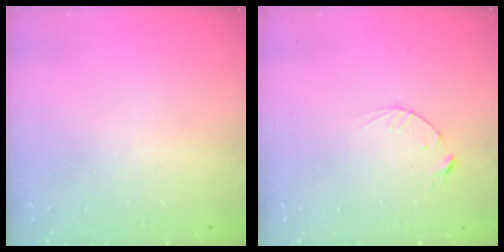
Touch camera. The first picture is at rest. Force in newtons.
{"total": 2.8, "press": 2.8, "slide": 0.4}